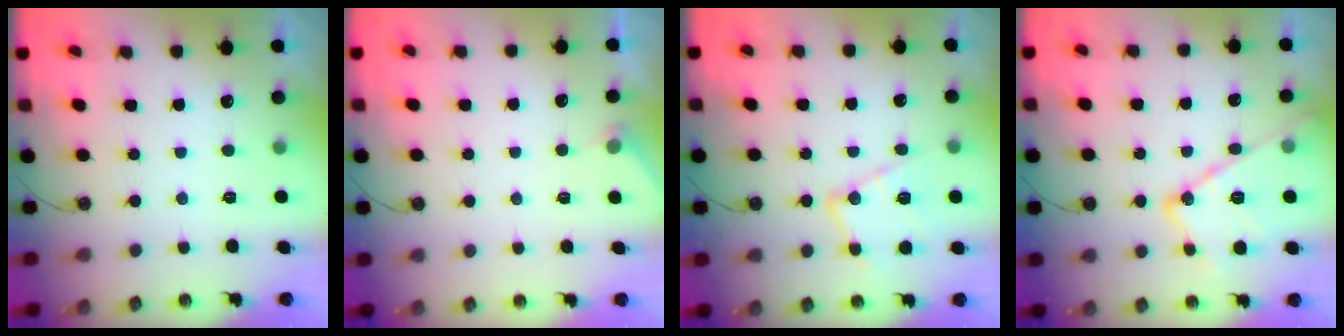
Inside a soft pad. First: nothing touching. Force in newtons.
{"total": 3.3, "press": 3.3, "slide": 0.5}
{"total": 14.2, "press": 14.2, "slide": 0.8}
{"total": 17.3, "press": 17.3, "slide": 1.5}